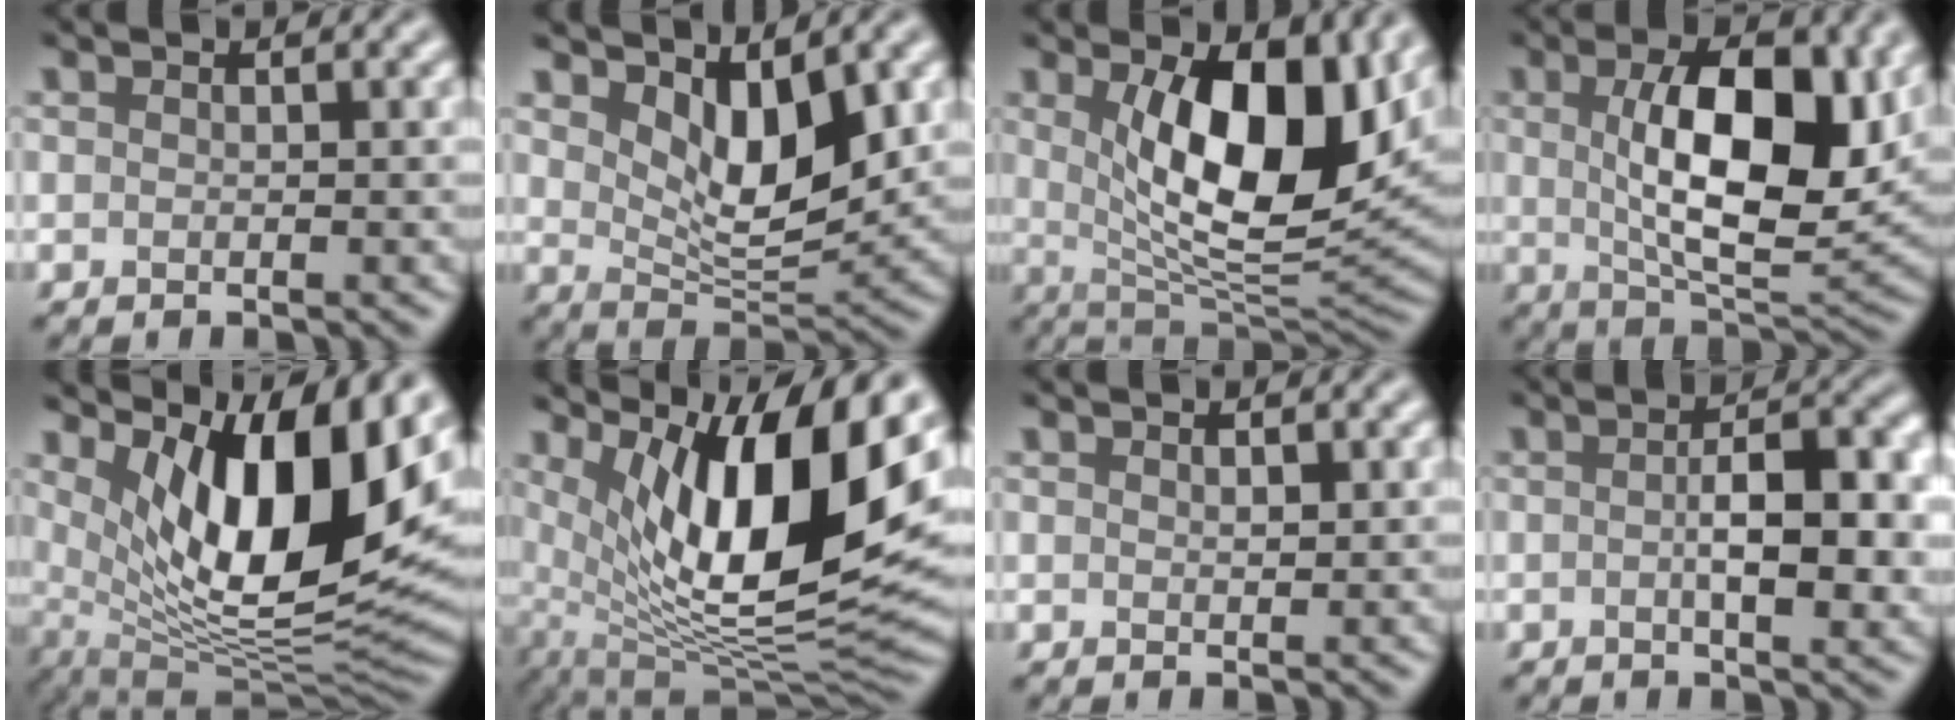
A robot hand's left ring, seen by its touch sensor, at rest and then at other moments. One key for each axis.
{"total": 5.9, "fx": 2.3, "fy": 2.7, "fz": 4.7, "tx": -0.078, "ty": -0.019, "tz": 0.042}
{"total": 11.1, "fx": 2.5, "fy": 4.3, "fz": 9.9, "tx": -0.148, "ty": -0.010, "tz": 0.045}
{"total": 10.7, "fx": 1.7, "fy": 4.5, "fz": 9.5, "tx": -0.140, "ty": 0.000, "tz": 0.031}
{"total": 12.9, "fx": 4.8, "fy": 4.7, "fz": 11.0, "tx": -0.171, "ty": -0.013, "tz": 0.088}
{"total": 14.3, "fx": 5.4, "fy": 4.7, "fz": 12.3, "tx": -0.193, "ty": -0.010, "tz": 0.096}
{"total": 0.6, "fx": 0.4, "fy": 0.2, "fz": 0.4, "tx": -0.008, "ty": -0.003, "tz": 0.009}
{"total": 6.4, "fx": -0.2, "fy": 2.2, "fz": 6.0, "tx": -0.091, "ty": -0.001, "tz": -0.002}